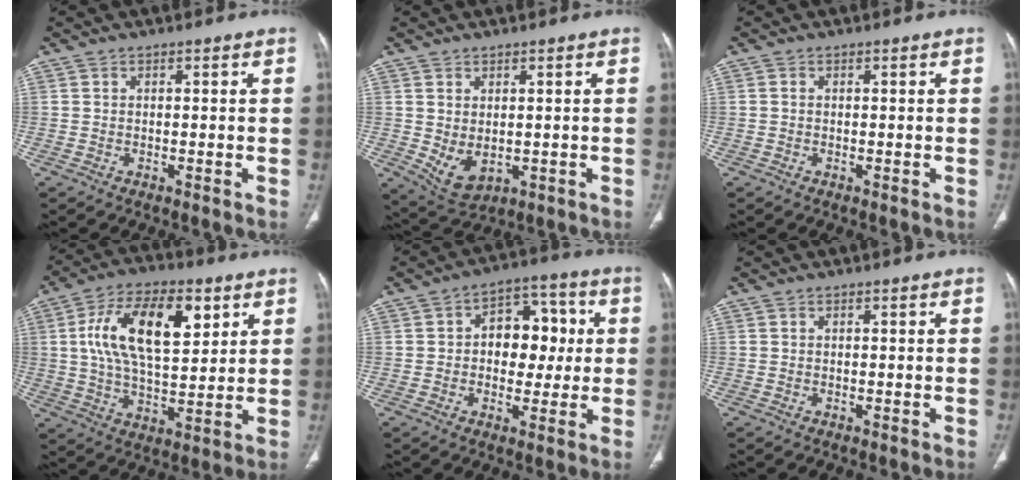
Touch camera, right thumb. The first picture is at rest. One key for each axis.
{"total": 5.9, "fx": -0.3, "fy": 3.7, "fz": 4.6, "tx": -0.077, "ty": -0.009, "tz": 0.016}
{"total": 0.0}
{"total": 18.3, "fx": 5.8, "fy": 9.0, "fz": 14.9, "tx": -0.240, "ty": -0.007, "tz": 0.100}
{"total": 11.6, "fx": 1.0, "fy": 8.1, "fz": 8.3, "tx": -0.070, "ty": 0.023, "tz": 0.011}
{"total": 0.0}